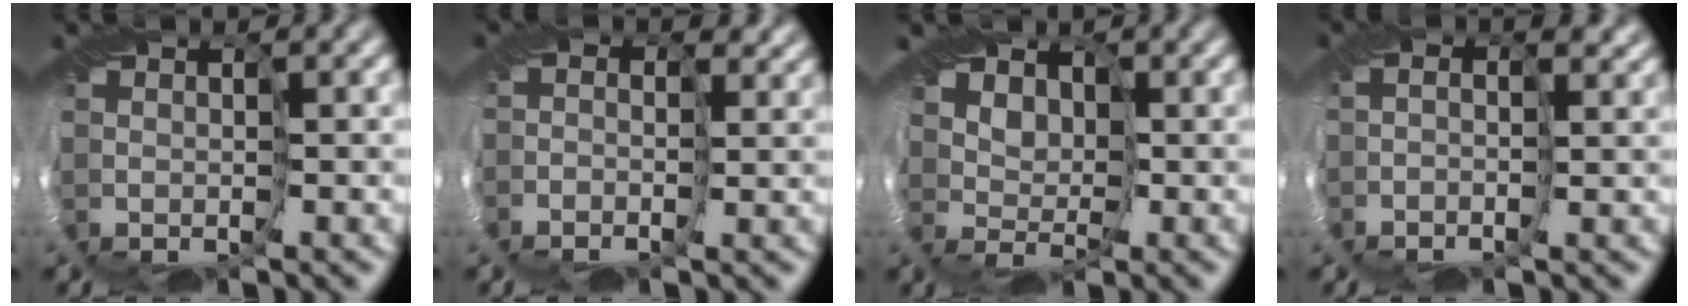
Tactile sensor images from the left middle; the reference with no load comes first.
{"total": 4.0, "force": [1.5, 3.1, 1.9], "torque": [-0.036, 0.012, 0.025]}
{"total": 6.2, "force": [2.1, 4.3, 4.0], "torque": [-0.053, 0.015, 0.005]}
{"total": 4.2, "force": [1.4, 3.0, 2.6], "torque": [-0.047, 0.013, 0.024]}